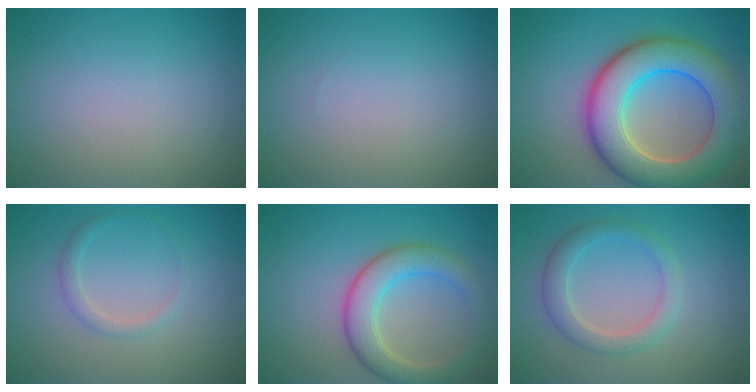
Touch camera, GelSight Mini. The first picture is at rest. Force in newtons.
{"total": 0.0}
{"total": 10.5, "press": 10.5, "slide": 0.6}
{"total": 1.3, "press": 1.3, "slide": 0.1}
{"total": 5.1, "press": 5.1, "slide": 0.4}
{"total": 2.9, "press": 2.9, "slide": 0.2}